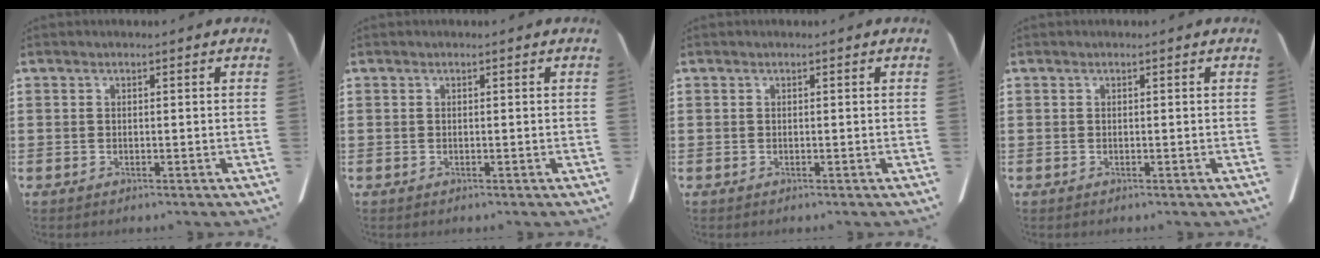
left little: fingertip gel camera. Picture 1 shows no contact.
{"total": 0.0}
{"total": 0.0}
{"total": 0.0}